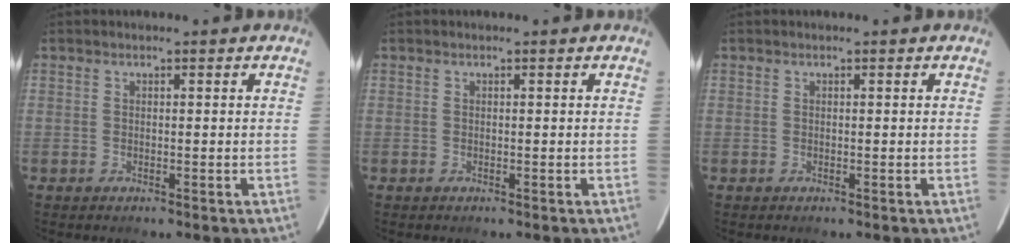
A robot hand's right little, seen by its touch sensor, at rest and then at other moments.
{"total": 0.0}
{"total": 0.0}